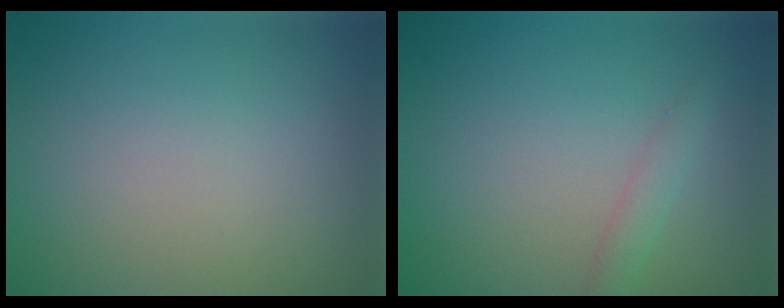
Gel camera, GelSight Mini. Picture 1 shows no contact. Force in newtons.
{"total": 1.4, "press": 1.4, "slide": 0.1}